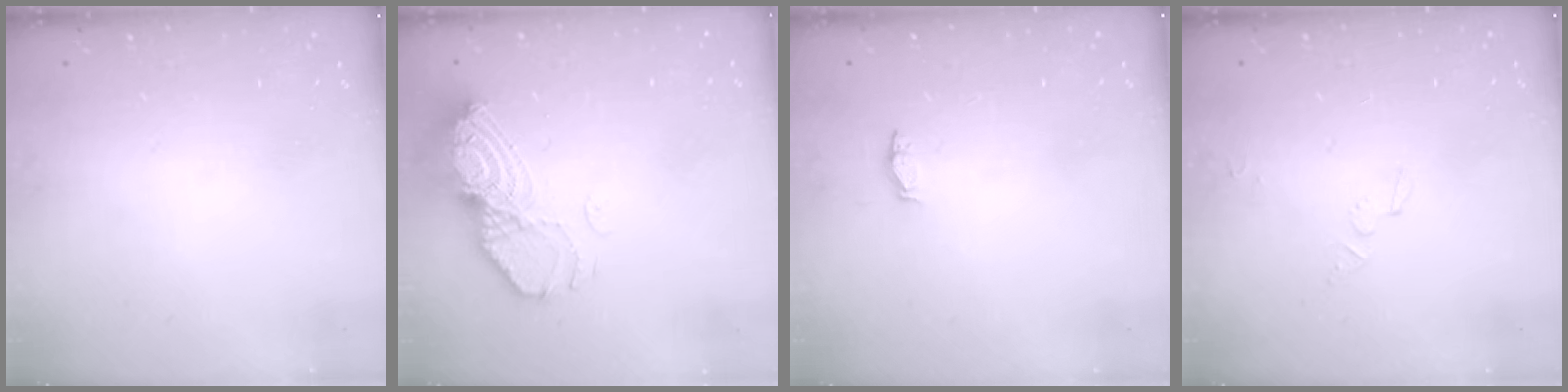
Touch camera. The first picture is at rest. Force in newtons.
{"total": 12.3, "press": 12.3, "slide": 1.2}
{"total": 3.8, "press": 3.5, "slide": 1.5}
{"total": 2.8, "press": 2.8, "slide": 0.1}